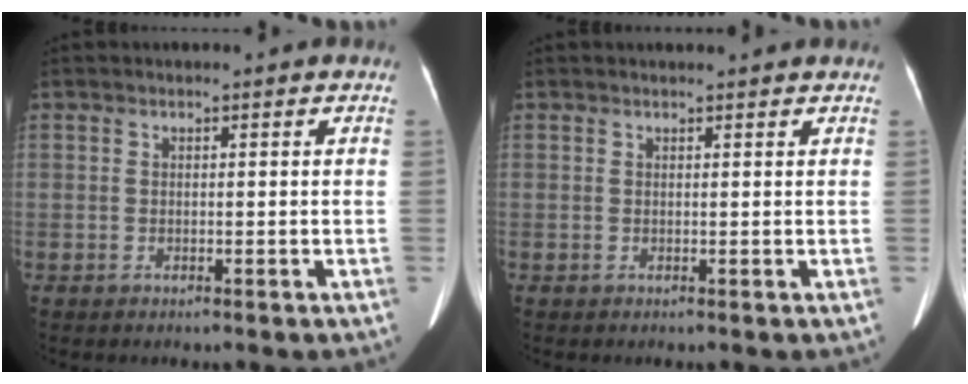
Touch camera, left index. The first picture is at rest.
{"total": 2.5, "force": [2.4, -0.1, 0.6], "torque": [-0.009, 0.014, 0.028]}